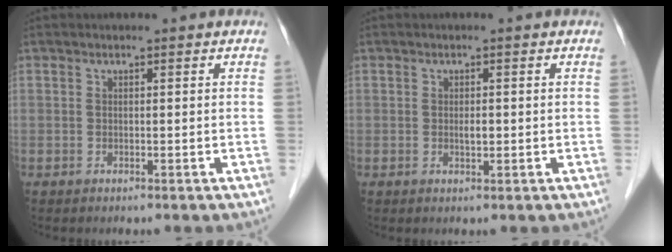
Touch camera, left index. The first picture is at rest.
{"total": 1.2, "force": [-0.1, 0.5, 1.1], "torque": [-0.020, 0.000, -0.002]}